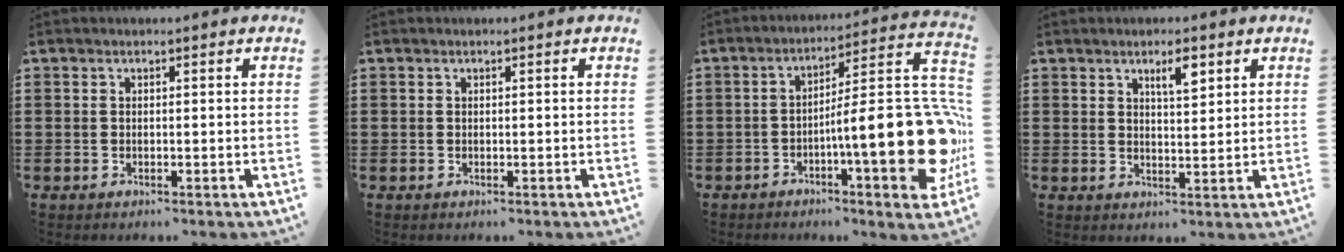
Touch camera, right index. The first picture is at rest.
{"total": 0.0}
{"total": 17.6, "force": [-3.4, 3.5, 16.9], "torque": [-0.248, -0.014, -0.045]}
{"total": 3.6, "force": [2.2, 1.0, 2.7], "torque": [-0.041, 0.000, 0.032]}